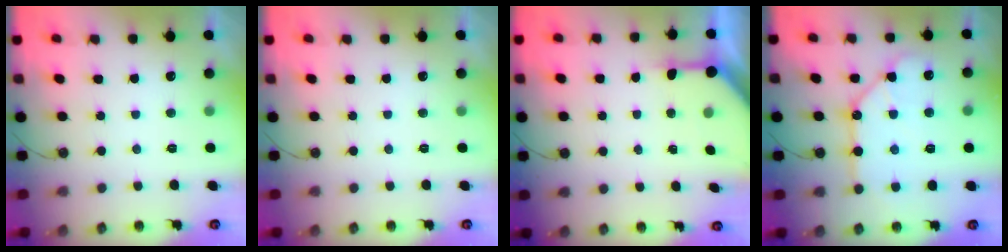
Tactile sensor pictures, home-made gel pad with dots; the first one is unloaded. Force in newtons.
{"total": 0.0}
{"total": 6.2, "press": 6.2, "slide": 0.2}
{"total": 11.5, "press": 11.4, "slide": 1.1}